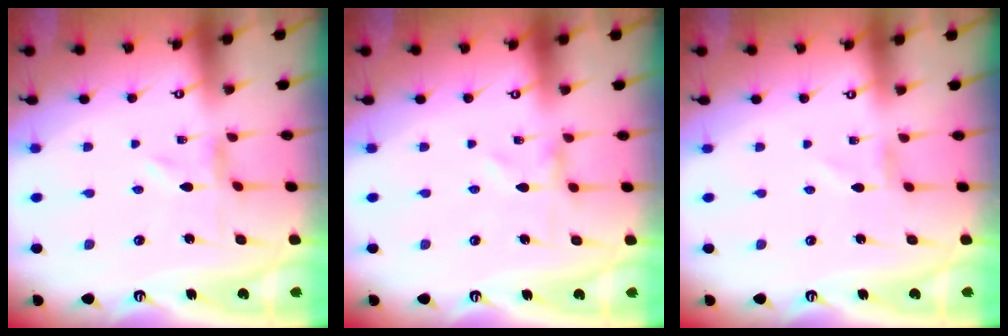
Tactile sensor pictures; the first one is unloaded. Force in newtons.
{"total": 0.0}
{"total": 0.7, "press": 0.7, "slide": 0.2}